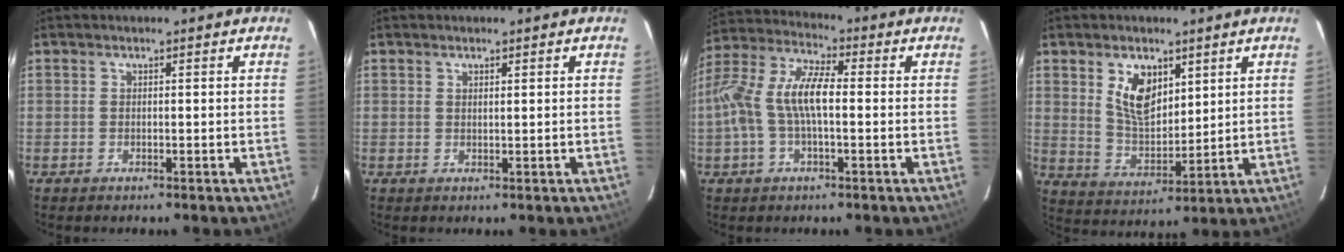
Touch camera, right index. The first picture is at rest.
{"total": 0.7, "force": [0.6, 0.2, 0.4], "torque": [-0.008, 0.001, 0.011]}
{"total": 12.4, "force": [-0.9, 4.7, 11.4], "torque": [-0.240, 0.017, -0.021]}
{"total": 9.2, "force": [4.2, 5.2, 6.2], "torque": [-0.112, 0.006, 0.091]}